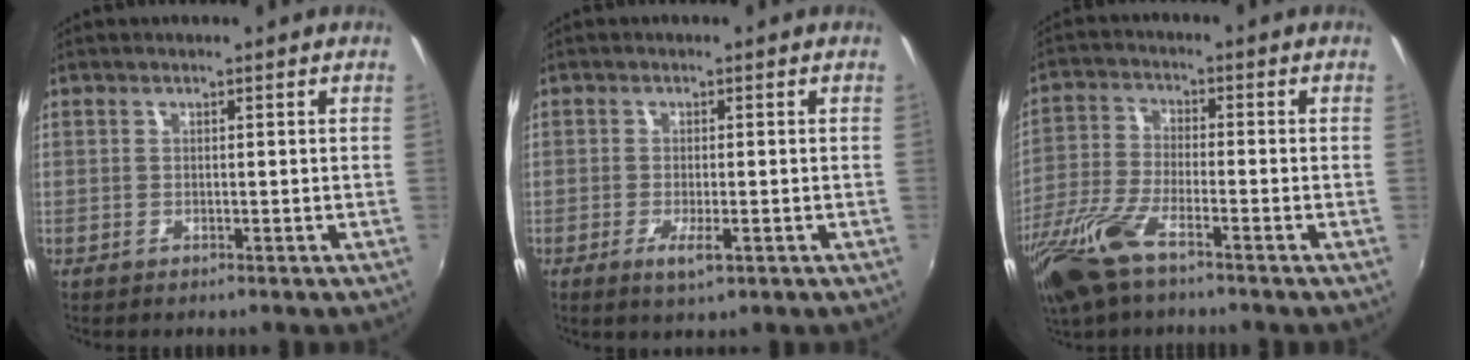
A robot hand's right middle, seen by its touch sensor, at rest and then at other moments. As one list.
[{"total": 3.6, "force": [-1.6, 0.8, 3.1], "torque": [-0.062, -0.010, -0.027]}, {"total": 12.3, "force": [-7.9, 3.4, 8.7], "torque": [-0.201, -0.027, -0.161]}]